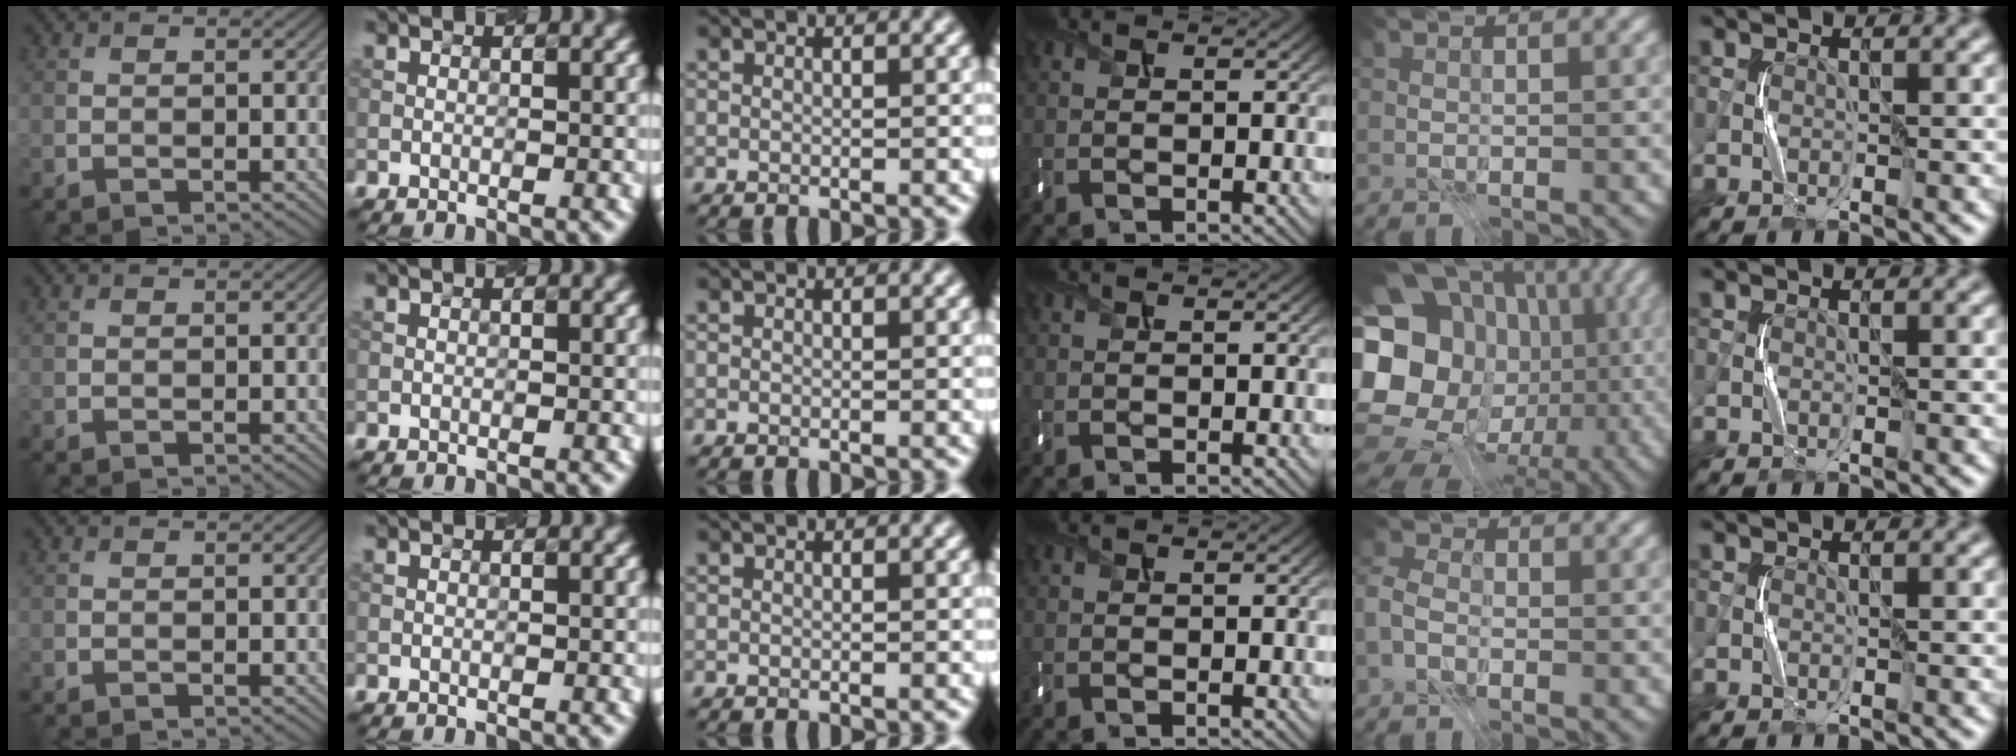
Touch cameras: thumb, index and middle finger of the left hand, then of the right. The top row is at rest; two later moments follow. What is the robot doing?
{"motion": "press", "object": "keyboard"}